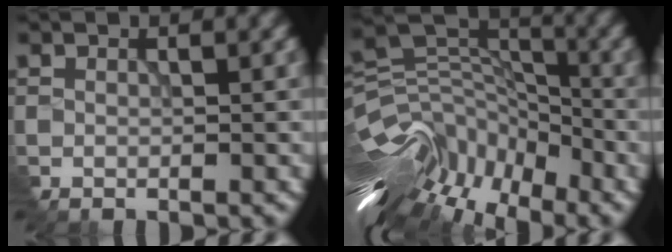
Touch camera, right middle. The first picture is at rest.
{"total": 13.8, "force": [-8.4, 6.4, 8.9], "torque": [-0.157, 0.024, -0.129]}